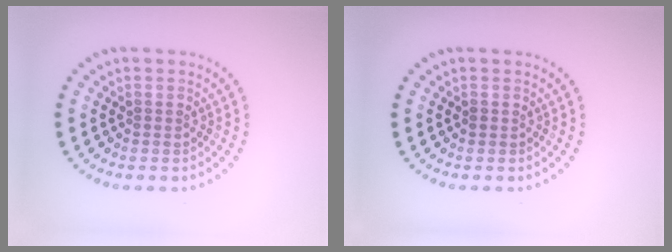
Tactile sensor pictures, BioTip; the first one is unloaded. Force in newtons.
{"total": 0.6, "press": 0.6, "slide": 0.1}